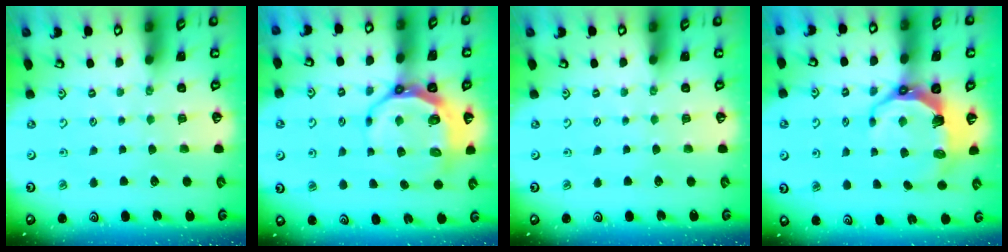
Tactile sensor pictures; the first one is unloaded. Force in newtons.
{"total": 10.3, "press": 9.6, "slide": 3.9}
{"total": 0.0}
{"total": 8.9, "press": 7.4, "slide": 4.8}